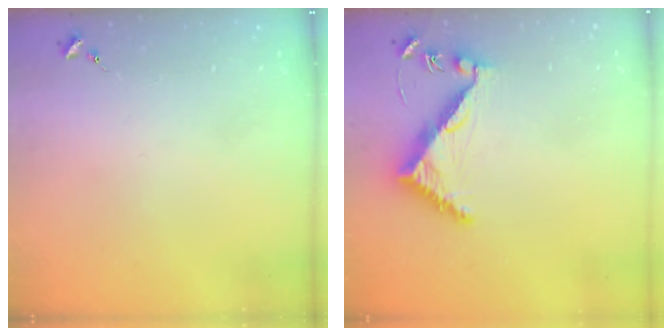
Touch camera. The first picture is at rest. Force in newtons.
{"total": 7.5, "press": 7.4, "slide": 0.6}